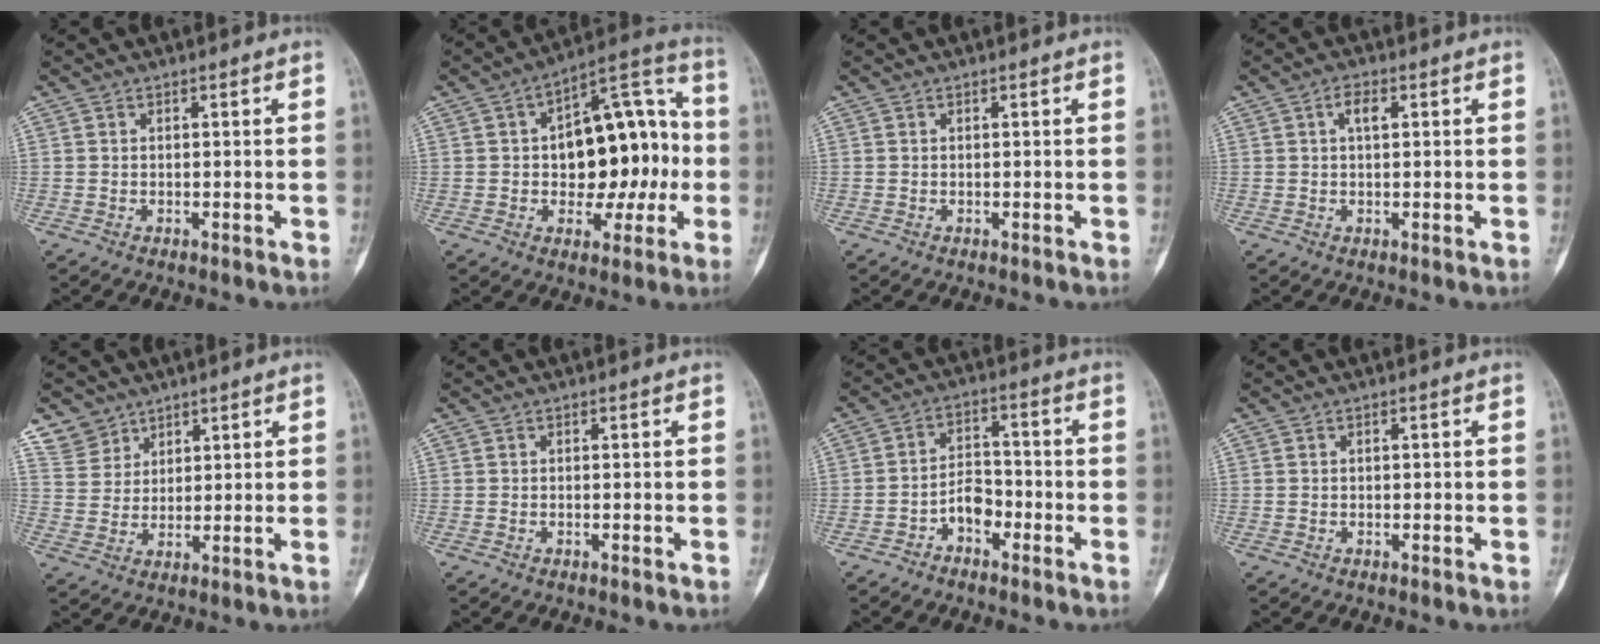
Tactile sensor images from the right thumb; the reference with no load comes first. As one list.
[{"total": 18.9, "force": [-0.6, 11.0, 15.4], "torque": [-0.164, 0.041, -0.004]}, {"total": 0.0}, {"total": 2.7, "force": [0.9, 1.4, 2.2], "torque": [-0.038, 0.003, 0.013]}, {"total": 5.3, "force": [4.0, 3.5, -0.6], "torque": [0.035, -0.026, 0.079]}, {"total": 0.0}, {"total": 5.4, "force": [-2.8, 3.3, 3.1], "torque": [-0.037, 0.034, -0.057]}, {"total": 0.0}]